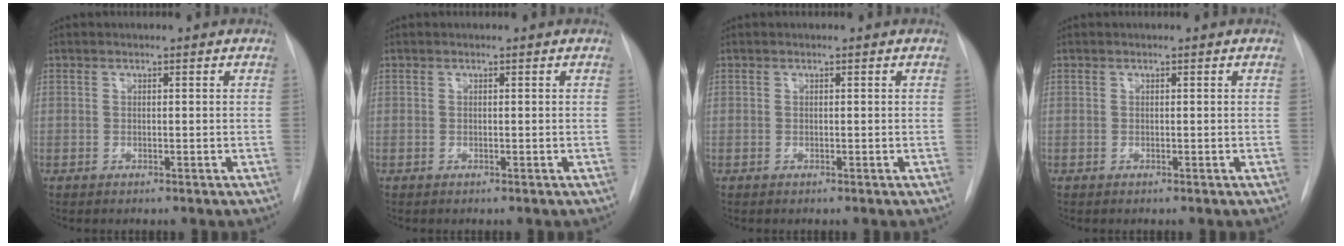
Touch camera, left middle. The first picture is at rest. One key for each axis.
{"total": 0.0}
{"total": 0.0}
{"total": 0.0}